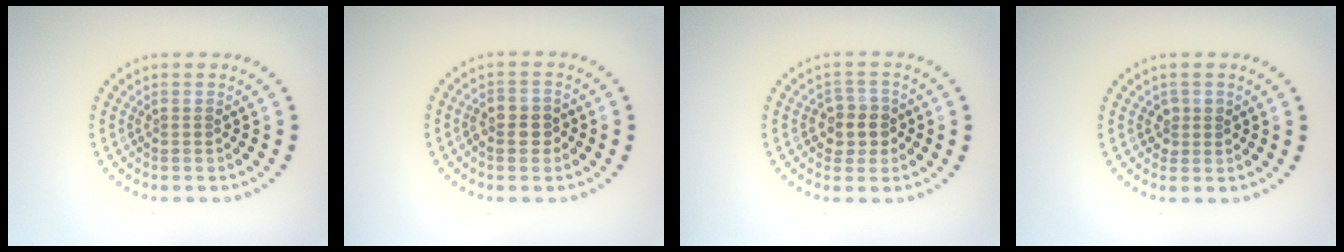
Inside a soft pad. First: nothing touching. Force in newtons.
{"total": 2.2, "press": 2.1, "slide": 0.5}
{"total": 2.8, "press": 2.6, "slide": 0.9}
{"total": 1.2, "press": 1.1, "slide": 0.4}